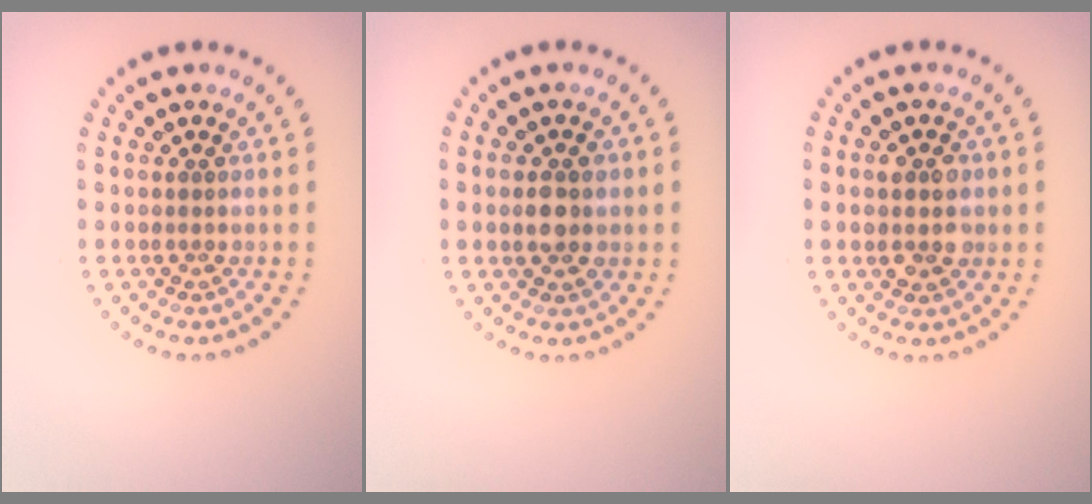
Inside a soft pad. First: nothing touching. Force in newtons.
{"total": 2.4, "press": 2.4, "slide": 0.2}
{"total": 2.7, "press": 2.7, "slide": 0.3}